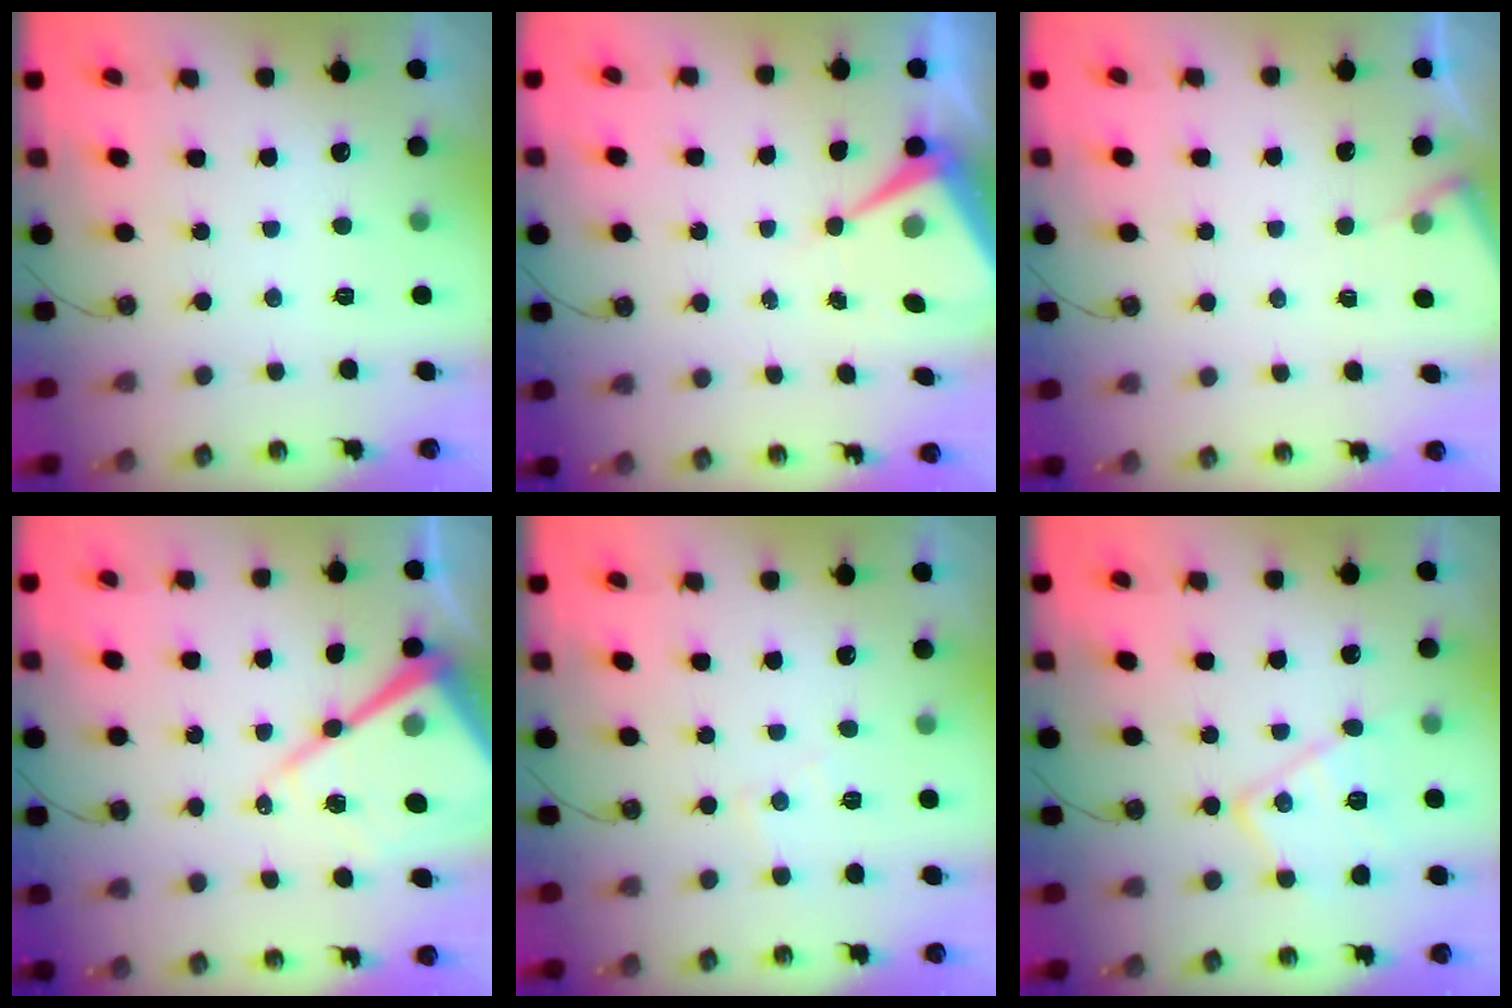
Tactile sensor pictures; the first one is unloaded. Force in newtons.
{"total": 8.1, "press": 8.1, "slide": 0.4}
{"total": 3.4, "press": 3.4, "slide": 0.6}
{"total": 18.7, "press": 18.6, "slide": 1.8}
{"total": 6.0, "press": 6.0, "slide": 0.7}
{"total": 12.4, "press": 12.3, "slide": 0.9}